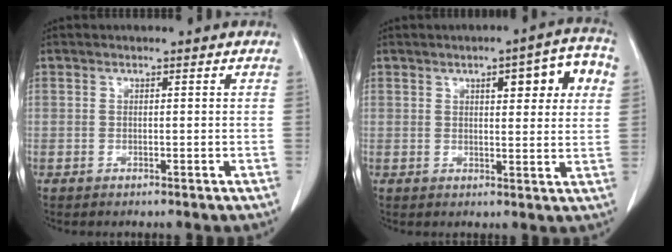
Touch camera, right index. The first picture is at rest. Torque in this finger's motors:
{"motor_torque": [0.66, 0.06, 0.33, 0.04]}